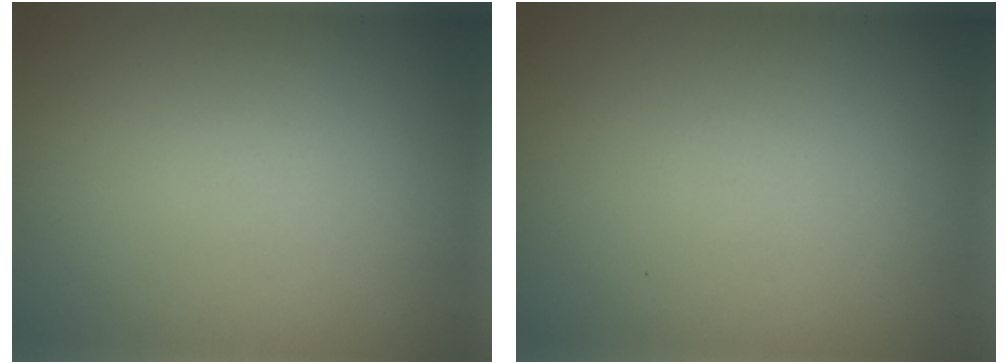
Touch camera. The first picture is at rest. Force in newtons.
{"total": 0.0}